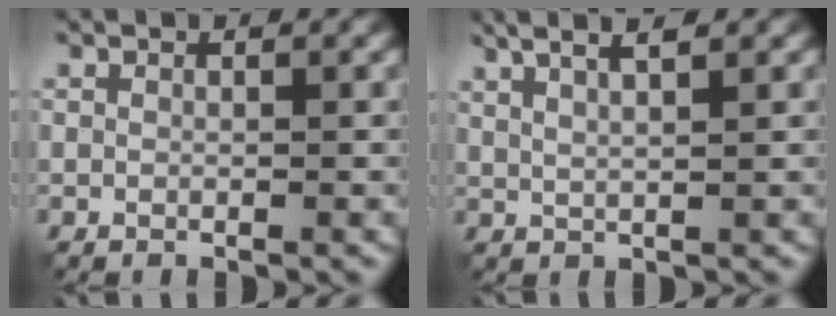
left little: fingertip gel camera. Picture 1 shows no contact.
{"total": 6.0, "force": [3.4, 1.9, 4.5], "torque": [-0.063, 0.025, 0.035]}